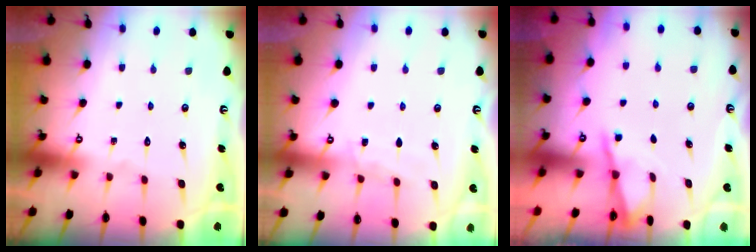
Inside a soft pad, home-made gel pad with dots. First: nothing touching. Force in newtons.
{"total": 4.2, "press": 4.2, "slide": 0.5}
{"total": 1.1, "press": 1.1, "slide": 0.1}